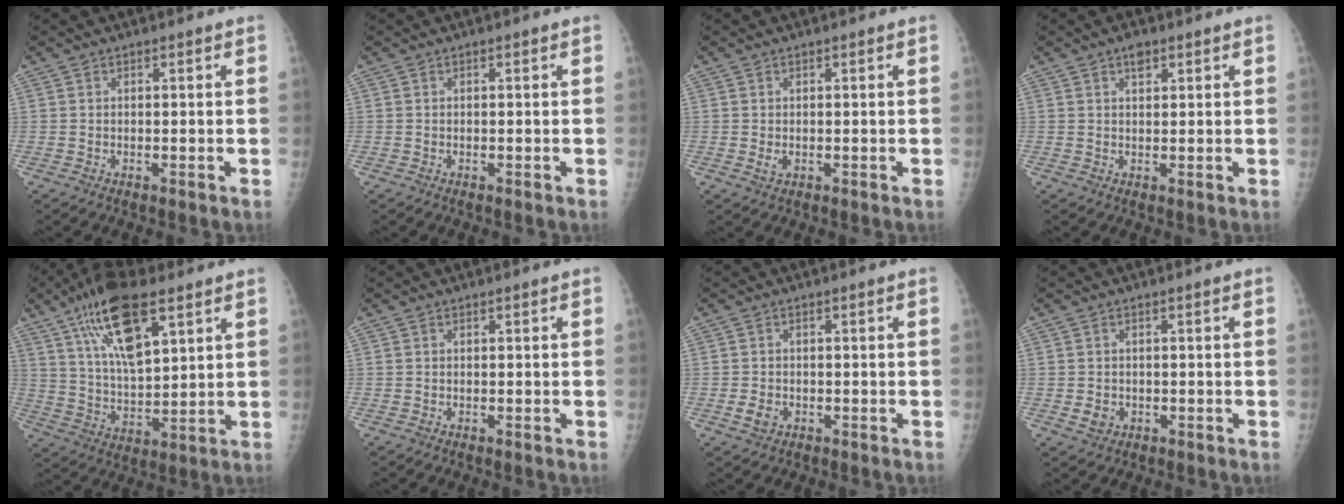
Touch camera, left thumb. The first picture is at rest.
{"total": 0.0}
{"total": 1.5, "force": [0.1, 1.0, 1.1], "torque": [-0.017, -0.003, 0.004]}
{"total": 2.4, "force": [1.4, 1.3, 1.4], "torque": [-0.012, -0.006, 0.022]}
{"total": 16.5, "force": [8.8, 6.4, 12.3], "torque": [-0.199, -0.029, 0.161]}
{"total": 0.0}
{"total": 2.5, "force": [-0.7, 1.9, 1.4], "torque": [-0.021, 0.001, -0.010]}
{"total": 2.3, "force": [-0.4, 2.0, 1.1], "torque": [-0.010, 0.001, 0.000]}